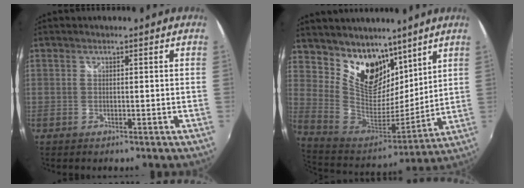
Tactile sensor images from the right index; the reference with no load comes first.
{"total": 17.7, "force": [11.6, 10.8, 7.9], "torque": [-0.170, 0.005, 0.225]}